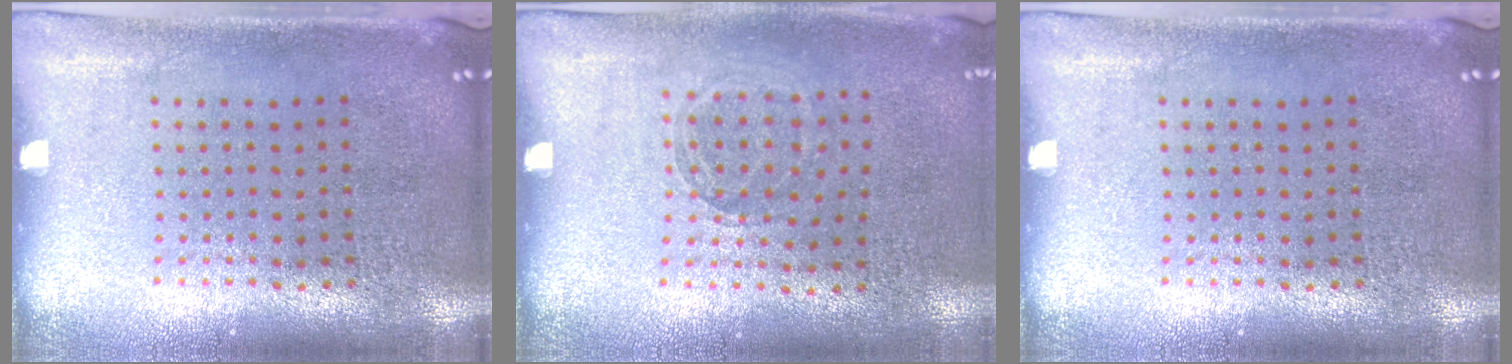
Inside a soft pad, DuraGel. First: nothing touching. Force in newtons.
{"total": 0.8, "press": 0.8, "slide": 0.1}
{"total": 0.0}